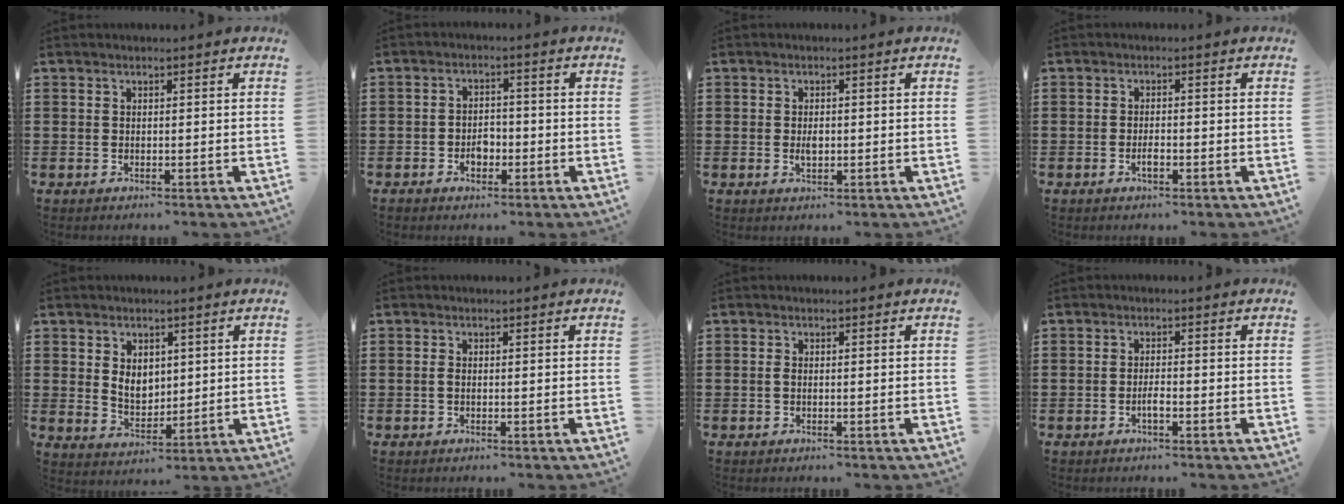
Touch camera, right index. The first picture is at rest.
{"total": 2.8, "force": [-1.2, 2.1, 1.5], "torque": [-0.034, 0.004, -0.024]}
{"total": 1.9, "force": [-0.1, 1.0, 1.7], "torque": [-0.034, 0.002, -0.001]}
{"total": 1.8, "force": [-0.8, 0.5, 1.5], "torque": [-0.029, -0.001, -0.013]}
{"total": 4.7, "force": [1.3, 3.6, 2.8], "torque": [-0.048, 0.006, 0.019]}
{"total": 0.6, "force": [-0.2, 0.1, 0.6], "torque": [-0.021, -0.007, -0.005]}
{"total": 0.7, "force": [-0.2, 0.2, 0.7], "torque": [-0.023, -0.006, -0.005]}
{"total": 1.8, "force": [-0.8, 0.3, 1.6], "torque": [-0.030, 0.000, -0.015]}